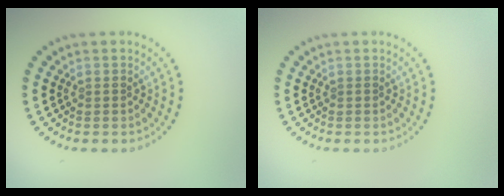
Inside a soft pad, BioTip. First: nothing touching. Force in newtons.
{"total": 0.0}